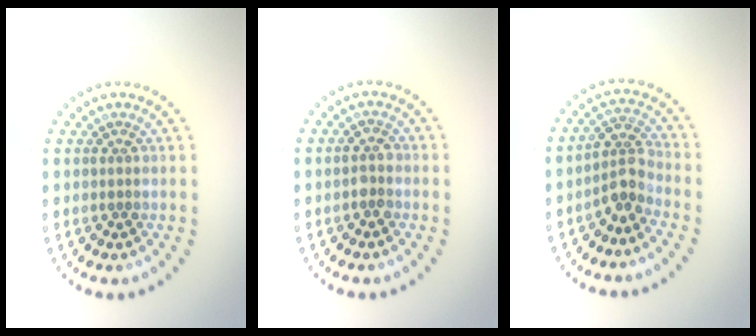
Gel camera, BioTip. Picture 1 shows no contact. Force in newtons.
{"total": 1.5, "press": 1.4, "slide": 0.5}
{"total": 2.7, "press": 2.1, "slide": 1.8}